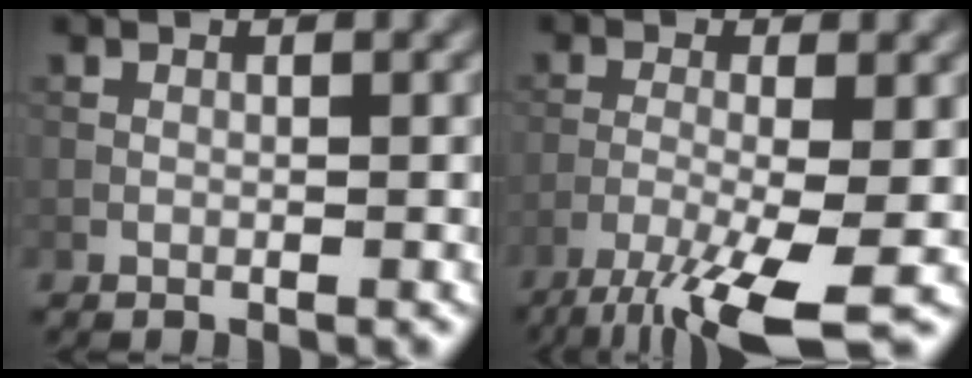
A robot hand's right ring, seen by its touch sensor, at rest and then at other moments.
{"total": 8.0, "force": [-4.8, 1.3, 6.2], "torque": [-0.109, -0.009, -0.097]}